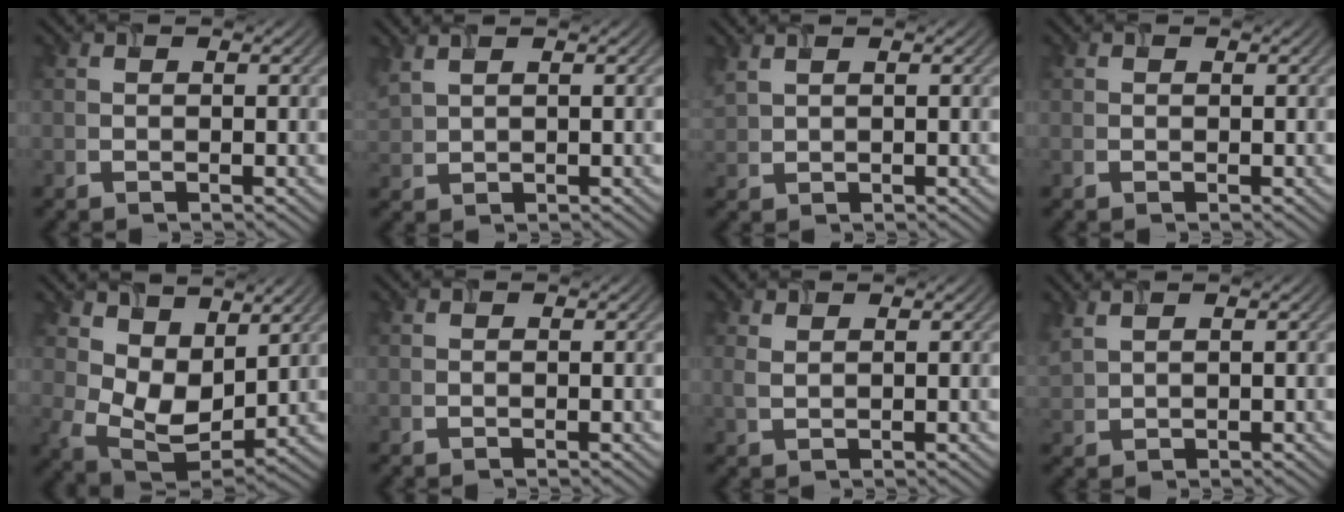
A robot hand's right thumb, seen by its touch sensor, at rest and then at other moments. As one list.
[{"total": 2.7, "force": [2.0, 0.8, 1.6], "torque": [-0.049, 0.011, 0.049]}, {"total": 2.0, "force": [1.6, 0.5, 1.1], "torque": [-0.034, 0.008, 0.039]}, {"total": 0.0}, {"total": 8.4, "force": [4.2, 5.2, 5.1], "torque": [-0.125, -0.012, 0.079]}, {"total": 0.0}, {"total": 1.1, "force": [0.8, 0.3, 0.7], "torque": [-0.024, -0.003, 0.020]}, {"total": 2.3, "force": [1.8, 0.7, 1.3], "torque": [-0.040, 0.010, 0.044]}]